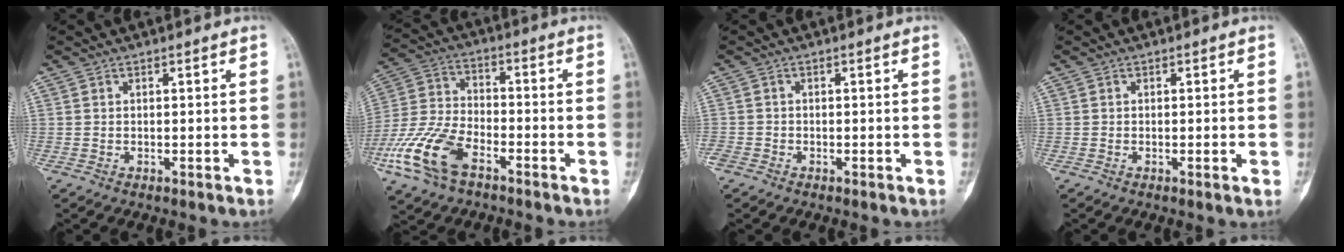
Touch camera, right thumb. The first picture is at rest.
{"total": 14.0, "force": [-7.2, 7.4, 9.4], "torque": [-0.204, 0.024, -0.146]}
{"total": 1.8, "force": [-1.1, 1.4, 0.4], "torque": [-0.006, 0.003, -0.026]}
{"total": 1.2, "force": [-0.3, 0.1, 1.2], "torque": [-0.015, -0.003, -0.003]}